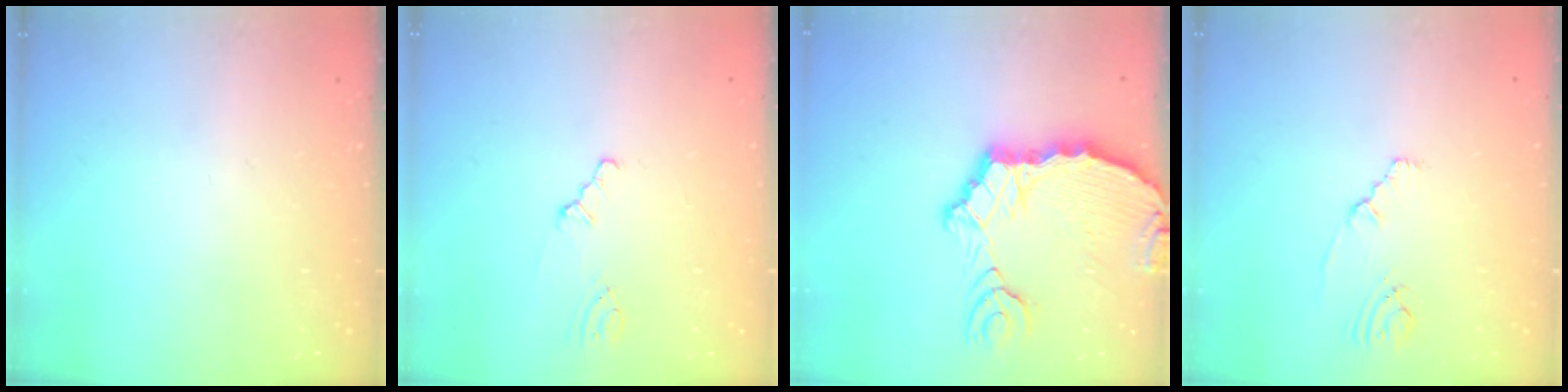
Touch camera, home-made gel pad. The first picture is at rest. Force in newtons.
{"total": 1.0, "press": 0.9, "slide": 0.3}
{"total": 11.8, "press": 11.7, "slide": 1.5}
{"total": 1.7, "press": 1.7, "slide": 0.4}